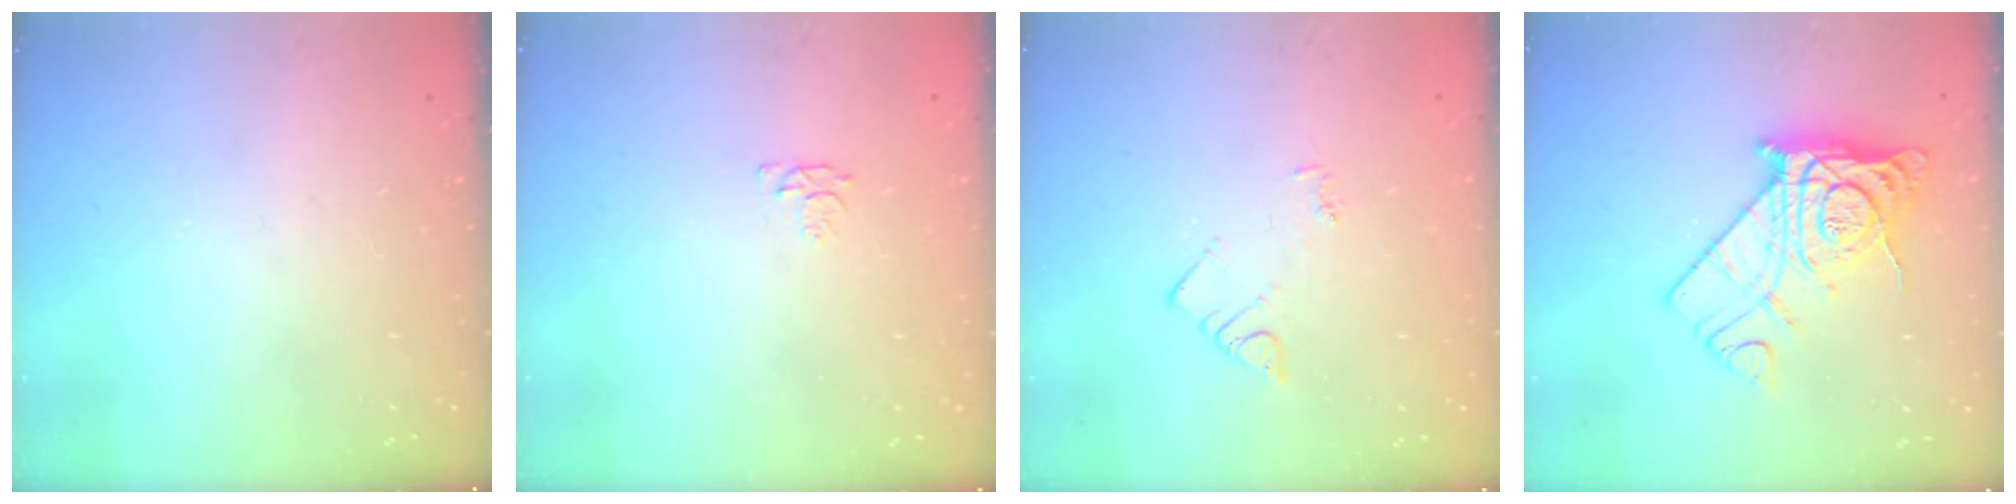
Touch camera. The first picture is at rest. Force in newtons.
{"total": 4.2, "press": 4.2, "slide": 0.7}
{"total": 4.3, "press": 4.2, "slide": 0.6}
{"total": 13.4, "press": 13.3, "slide": 1.4}